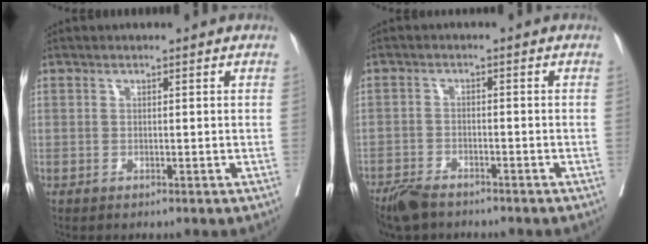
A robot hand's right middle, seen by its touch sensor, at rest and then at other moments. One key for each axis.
{"total": 5.8, "fx": -4.9, "fy": 1.9, "fz": 2.4, "tx": -0.040, "ty": -0.010, "tz": -0.085}